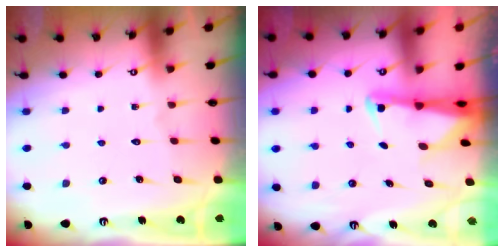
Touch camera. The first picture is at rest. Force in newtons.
{"total": 2.6, "press": 2.6, "slide": 0.5}